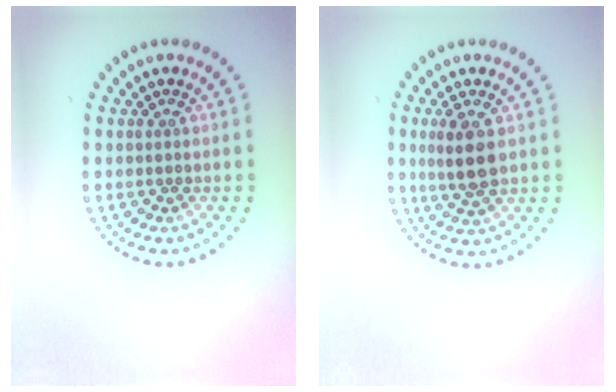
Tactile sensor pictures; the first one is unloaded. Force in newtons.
{"total": 3.4, "press": 3.3, "slide": 1.0}